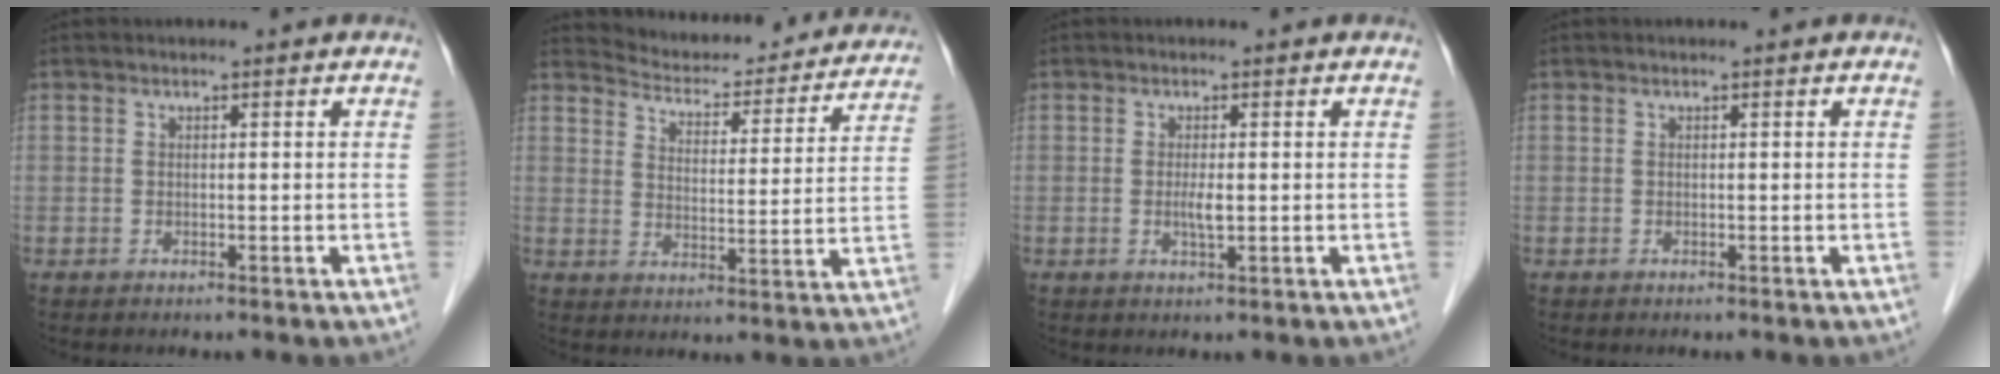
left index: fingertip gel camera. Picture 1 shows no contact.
{"total": 18.6, "force": [17.7, 4.3, 3.7], "torque": [-0.037, -0.024, 0.218]}
{"total": 1.8, "force": [-0.1, 0.3, 1.8], "torque": [-0.039, -0.003, -0.001]}
{"total": 0.0}